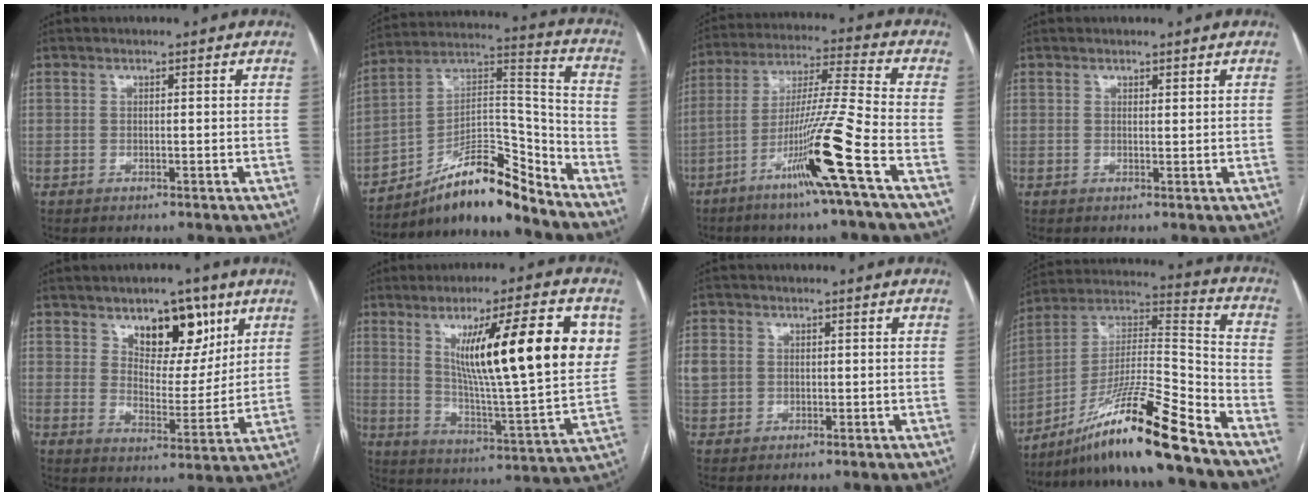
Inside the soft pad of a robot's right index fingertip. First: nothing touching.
{"total": 14.9, "force": [-12.5, 2.6, 7.7], "torque": [-0.124, 0.045, -0.213]}
{"total": 14.4, "force": [-7.1, -2.3, 12.3], "torque": [-0.236, -0.018, -0.135]}
{"total": 0.7, "force": [0.6, 0.2, 0.3], "torque": [-0.005, -0.003, 0.008]}
{"total": 10.6, "force": [6.1, 5.3, 6.8], "torque": [-0.096, 0.000, 0.104]}
{"total": 22.4, "force": [7.4, 2.0, 21.1], "torque": [-0.314, -0.003, 0.111]}
{"total": 4.5, "force": [0.5, 4.1, 1.8], "torque": [-0.052, 0.014, 0.017]}
{"total": 17.5, "force": [-12.9, -0.9, 11.8], "torque": [-0.218, 0.005, -0.228]}